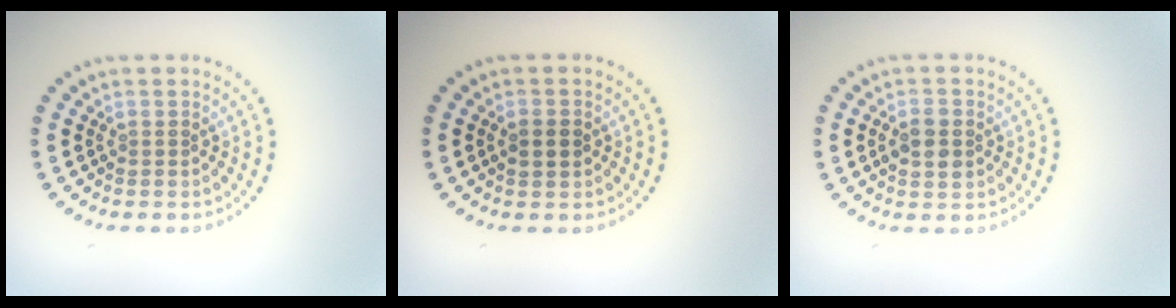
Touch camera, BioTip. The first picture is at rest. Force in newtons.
{"total": 2.1, "press": 2.1, "slide": 0.2}
{"total": 2.7, "press": 2.7, "slide": 0.1}